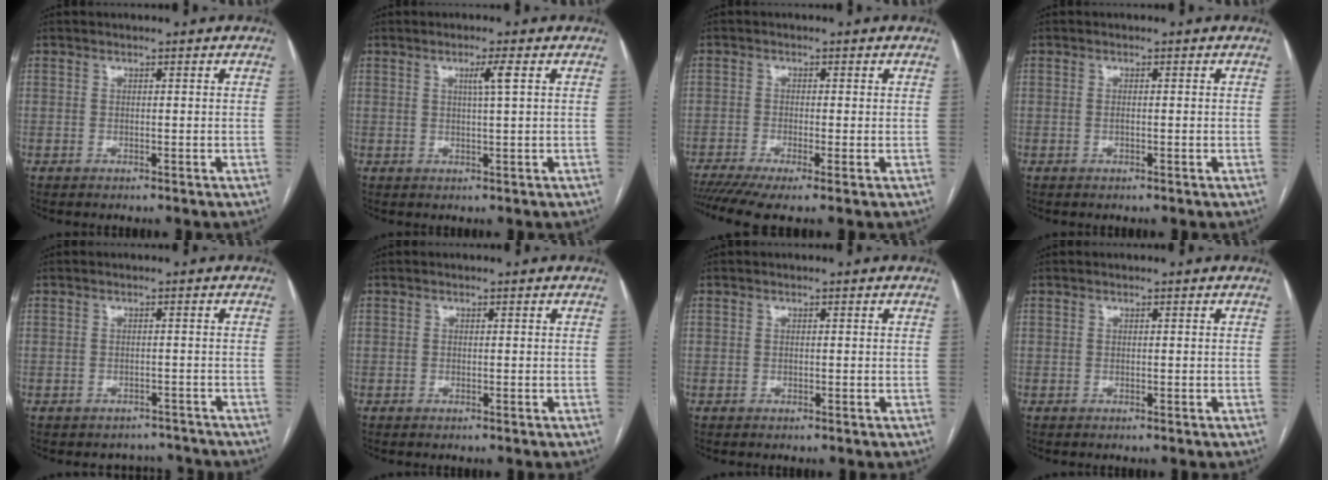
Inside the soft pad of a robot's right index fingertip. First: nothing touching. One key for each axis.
{"total": 2.6, "fx": 0.9, "fy": -0.5, "fz": 2.3, "tx": -0.042, "ty": -0.002, "tz": 0.016}
{"total": 7.5, "fx": -4.9, "fy": 0.9, "fz": 5.7, "tx": -0.099, "ty": -0.010, "tz": -0.086}
{"total": 1.1, "fx": -0.1, "fy": 0.3, "fz": 1.1, "tx": -0.022, "ty": -0.001, "tz": 0.000}
{"total": 3.6, "fx": -3.1, "fy": 1.5, "fz": -0.9, "tx": 0.014, "ty": 0.014, "tz": -0.041}
{"total": 0.0}
{"total": 0.0}
{"total": 0.0}